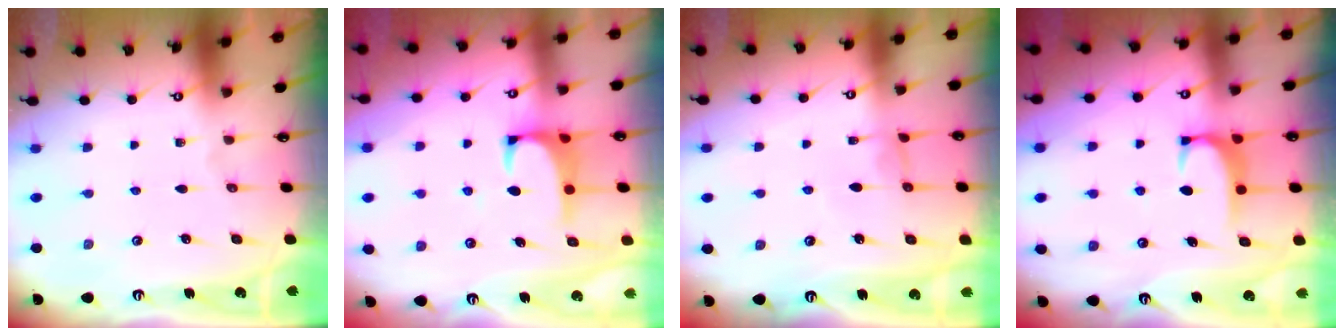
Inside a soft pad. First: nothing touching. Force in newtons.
{"total": 1.6, "press": 1.5, "slide": 0.5}
{"total": 0.7, "press": 0.3, "slide": 0.6}
{"total": 1.9, "press": 1.8, "slide": 0.5}